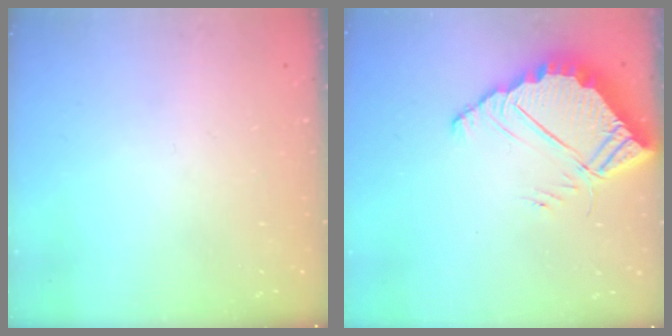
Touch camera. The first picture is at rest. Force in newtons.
{"total": 7.3, "press": 7.3, "slide": 0.3}